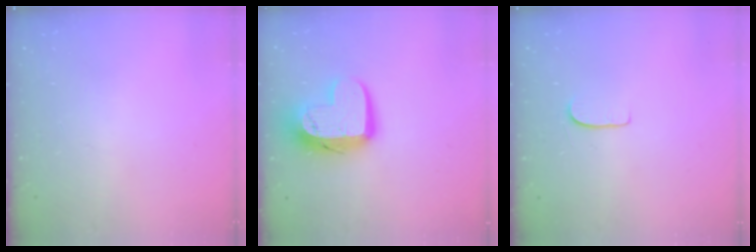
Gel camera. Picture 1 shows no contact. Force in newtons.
{"total": 15.1, "press": 15.0, "slide": 1.2}
{"total": 4.5, "press": 4.5, "slide": 0.4}